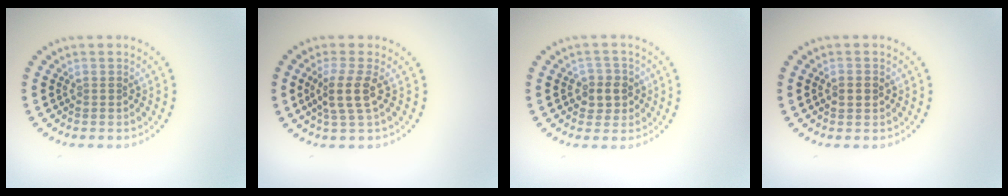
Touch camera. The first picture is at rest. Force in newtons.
{"total": 2.9, "press": 2.4, "slide": 1.7}
{"total": 2.6, "press": 2.4, "slide": 0.9}
{"total": 1.8, "press": 1.8, "slide": 0.1}